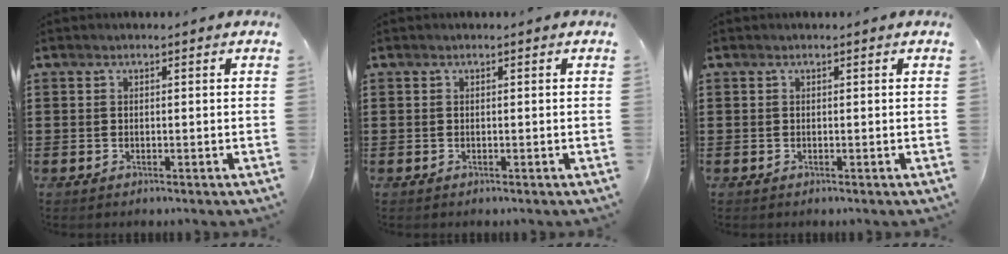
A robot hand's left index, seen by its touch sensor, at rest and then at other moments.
{"total": 0.0}
{"total": 0.0}